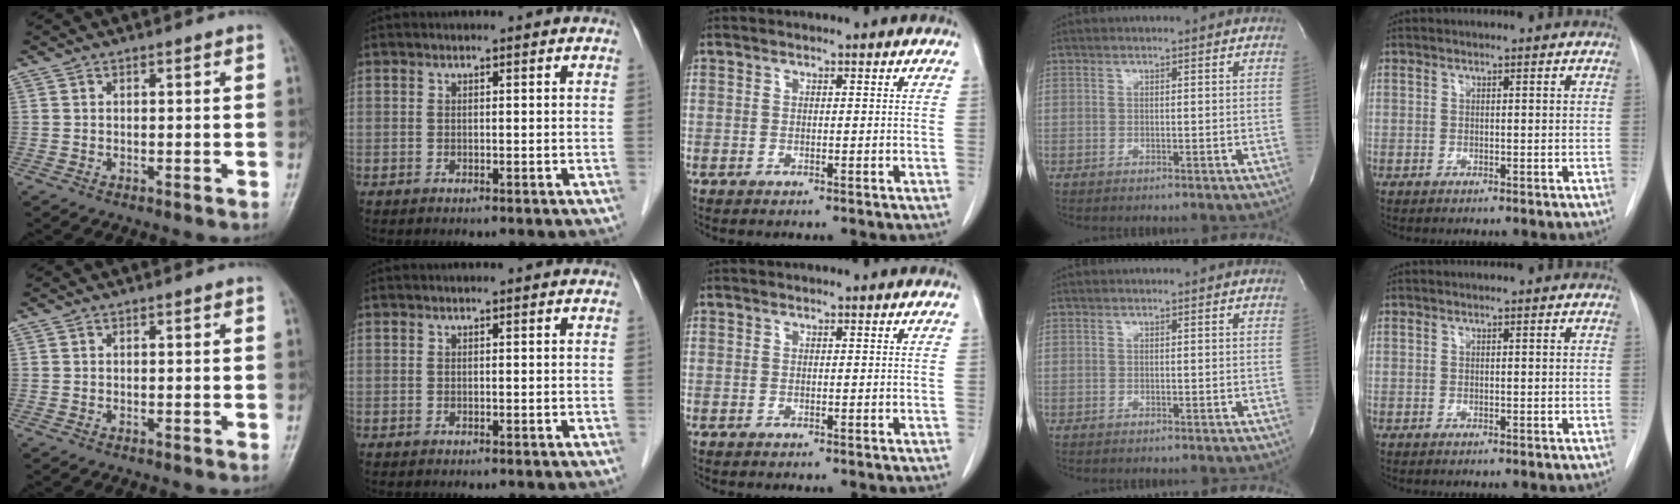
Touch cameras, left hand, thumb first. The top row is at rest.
{}